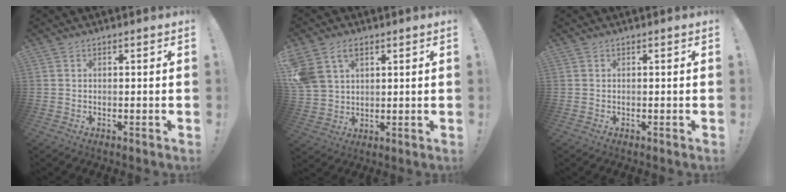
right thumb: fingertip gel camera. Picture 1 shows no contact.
{"total": 9.2, "force": [4.8, 6.4, 4.4], "torque": [-0.085, -0.015, 0.098]}
{"total": 0.0}